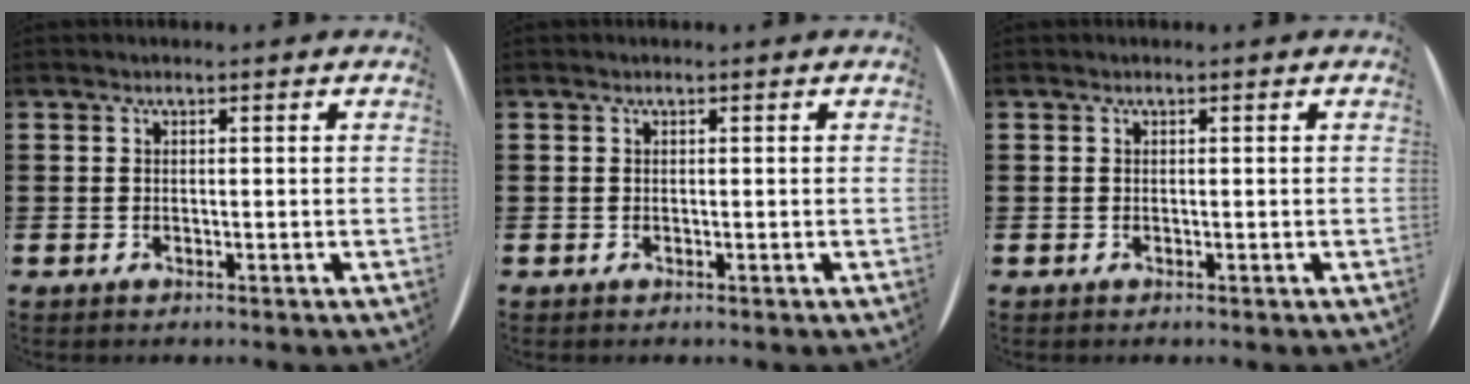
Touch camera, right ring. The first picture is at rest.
{"total": 0.0}
{"total": 0.0}